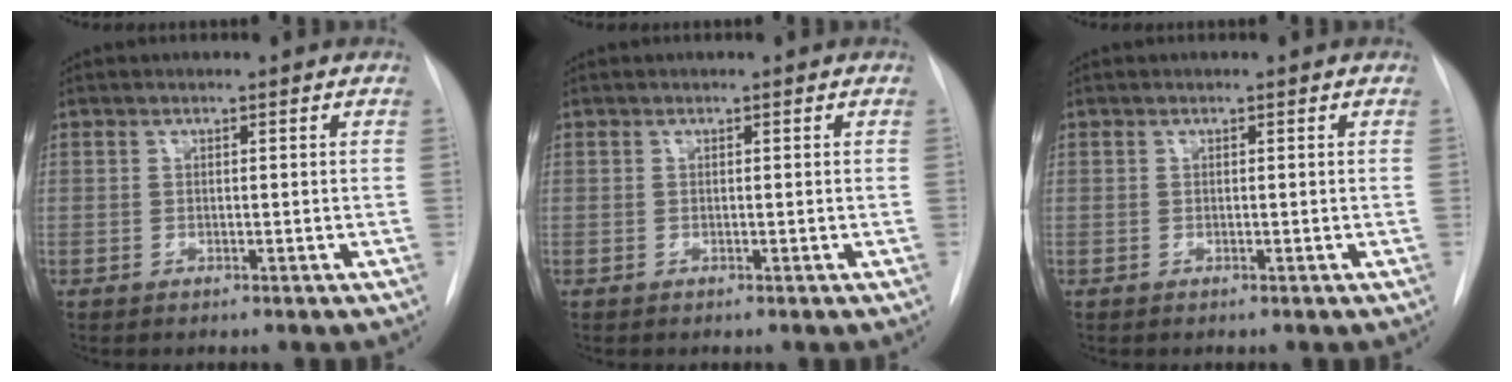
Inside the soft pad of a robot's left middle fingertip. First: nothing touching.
{"total": 0.0}
{"total": 0.0}